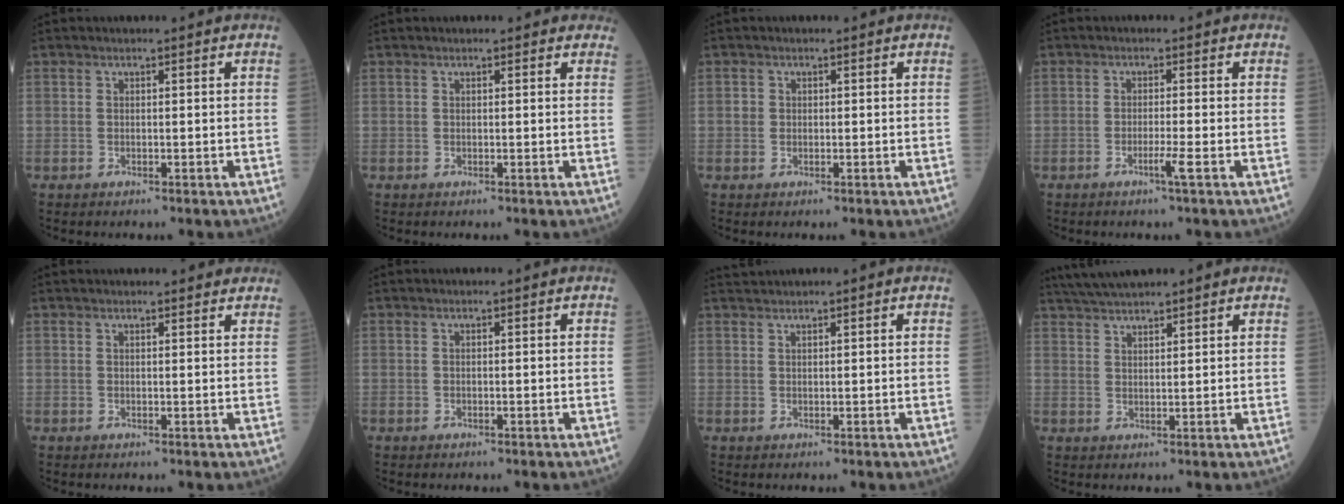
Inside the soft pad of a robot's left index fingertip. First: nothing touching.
{"total": 1.0, "force": [0.8, 0.5, 0.2], "torque": [-0.003, 0.001, -0.001]}
{"total": 0.9, "force": [0.0, 0.9, 0.2], "torque": [-0.004, 0.004, 0.001]}
{"total": 2.2, "force": [-1.2, -0.6, 1.8], "torque": [-0.036, -0.004, -0.023]}
{"total": 5.7, "force": [5.2, 1.4, 1.8], "torque": [-0.015, 0.024, 0.053]}
{"total": 0.0}
{"total": 1.0, "force": [0.9, -0.3, 0.1], "torque": [-0.005, 0.016, 0.025]}
{"total": 6.1, "force": [5.4, 0.7, 2.7], "torque": [-0.056, 0.036, 0.101]}